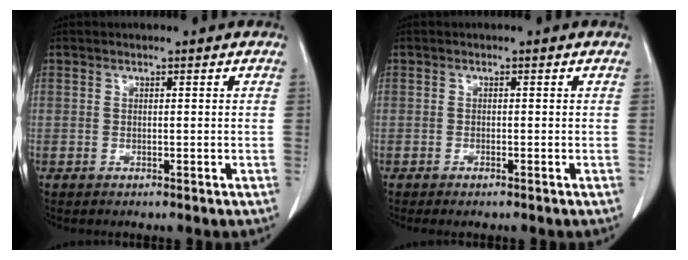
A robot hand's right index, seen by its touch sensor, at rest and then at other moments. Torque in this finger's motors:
{"motor_torque": [-0.01, 0.06, -0.02, 0.00]}